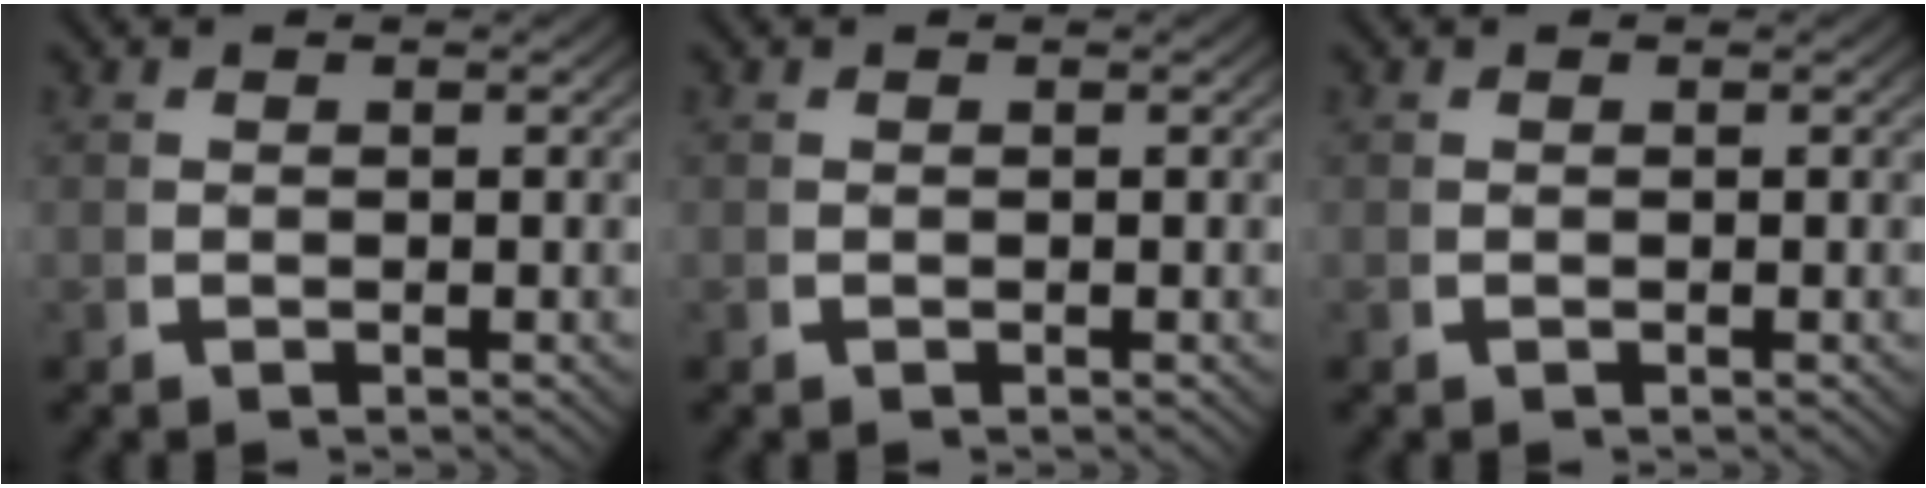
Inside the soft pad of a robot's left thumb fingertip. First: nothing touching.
{"total": 0.0}
{"total": 0.0}